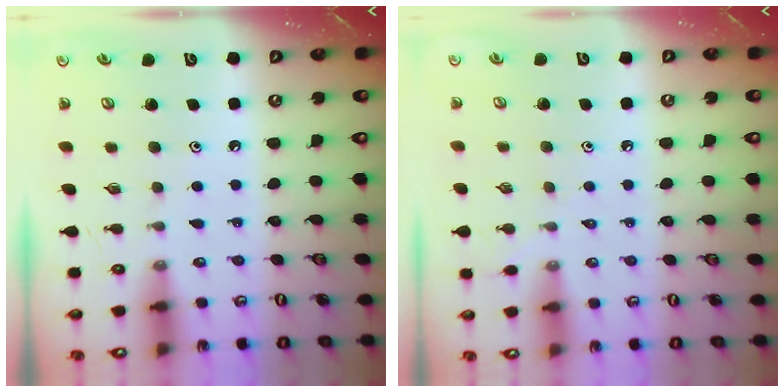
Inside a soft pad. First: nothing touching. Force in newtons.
{"total": 1.8, "press": 1.7, "slide": 0.4}